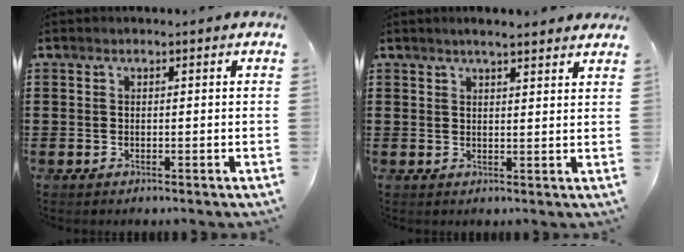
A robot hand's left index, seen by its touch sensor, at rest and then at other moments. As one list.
[{"total": 2.6, "force": [2.4, 0.0, 1.0], "torque": [-0.024, 0.002, 0.044]}]